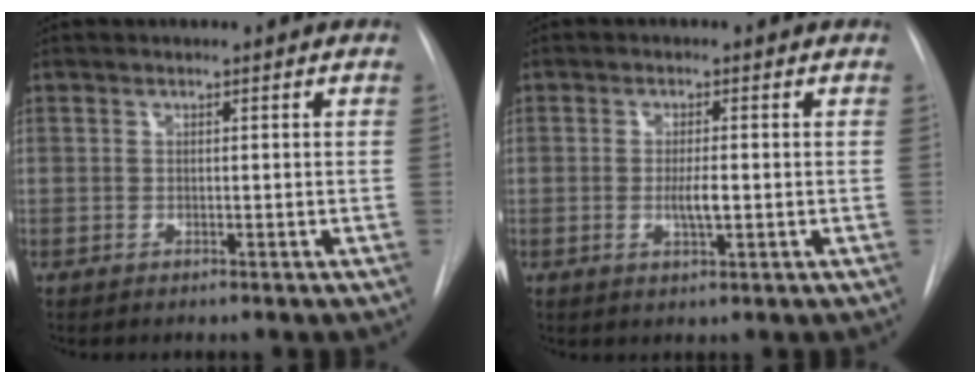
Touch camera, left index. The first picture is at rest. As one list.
[{"total": 2.9, "force": [-1.2, 0.5, 2.7], "torque": [-0.050, -0.009, -0.018]}]